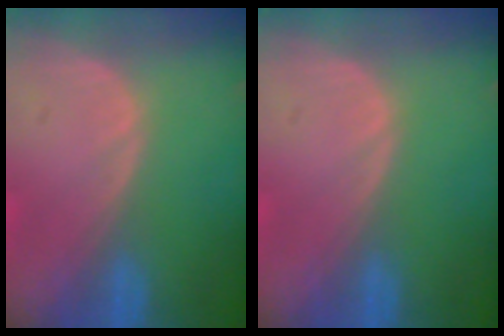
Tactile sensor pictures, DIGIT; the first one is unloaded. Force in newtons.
{"total": 0.0}